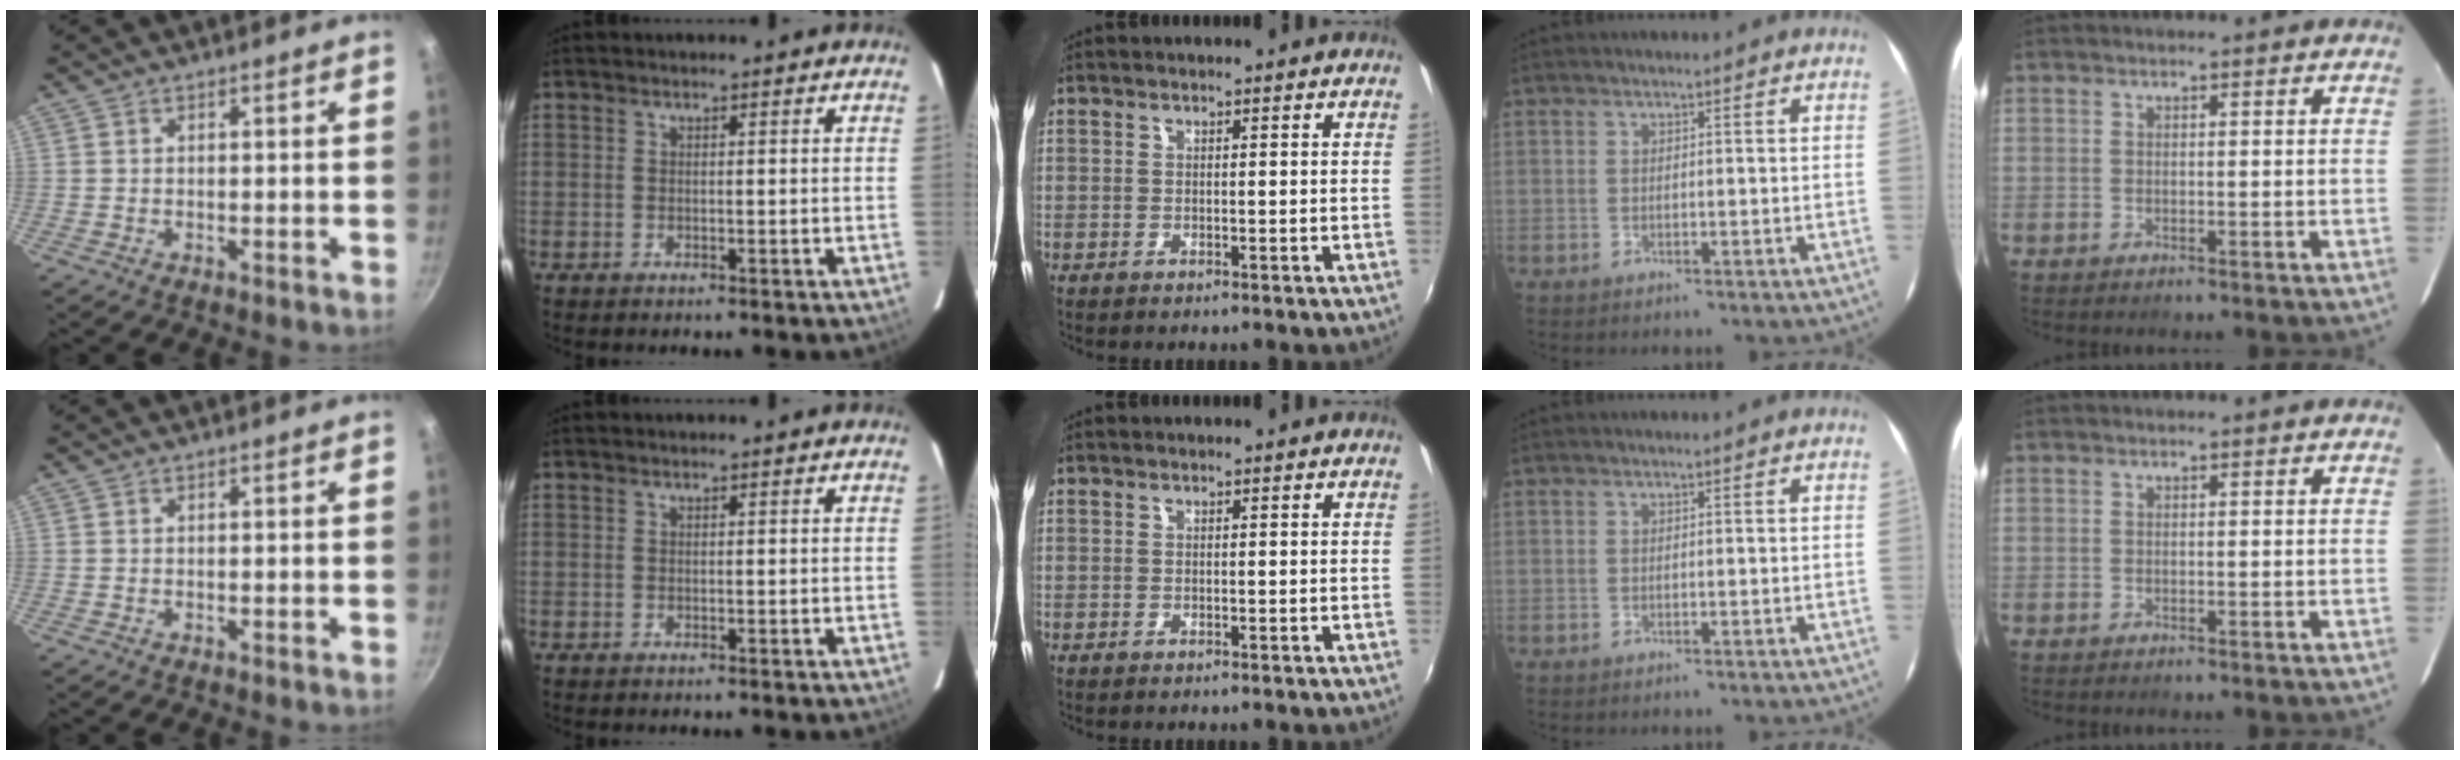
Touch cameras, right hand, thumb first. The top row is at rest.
{}